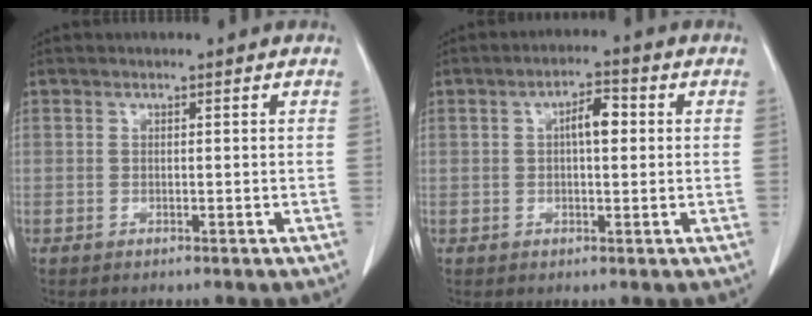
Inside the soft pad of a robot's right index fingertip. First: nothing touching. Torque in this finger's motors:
{"motor_torque": [0.63, 0.40, 0.21, 0.08]}